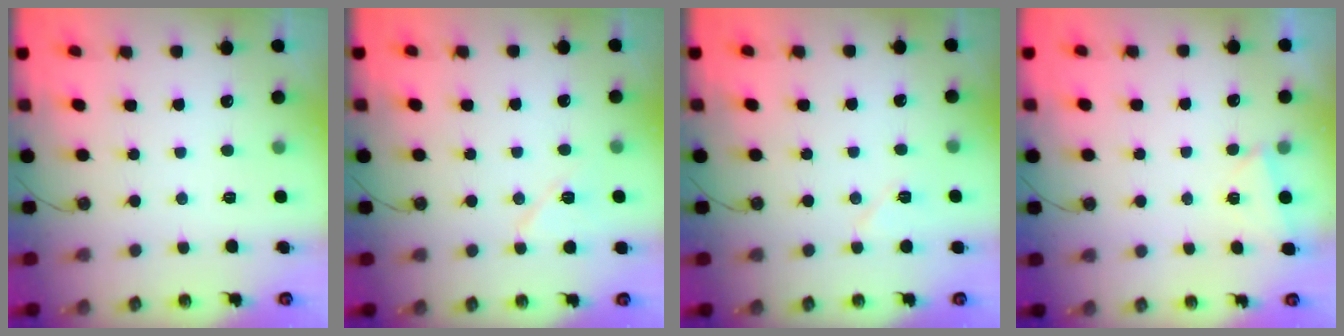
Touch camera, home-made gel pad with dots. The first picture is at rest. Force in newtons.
{"total": 7.5, "press": 7.3, "slide": 1.8}
{"total": 5.9, "press": 4.7, "slide": 3.5}
{"total": 2.6, "press": 1.5, "slide": 2.1}